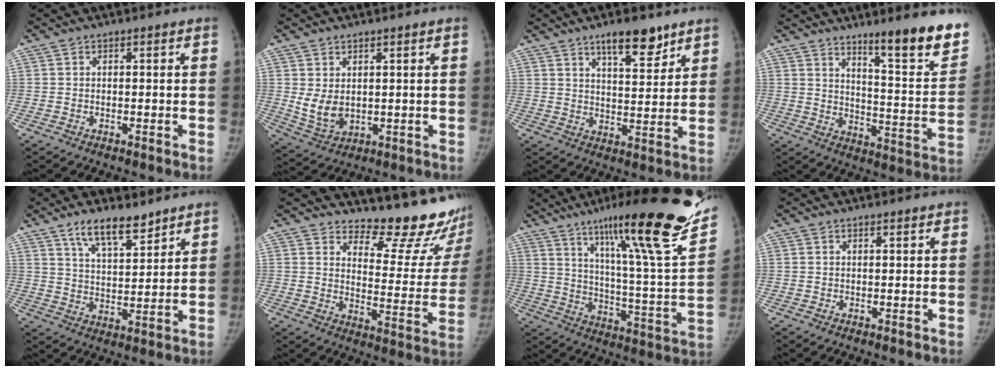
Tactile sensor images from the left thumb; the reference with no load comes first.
{"total": 5.8, "force": [1.1, 3.8, 4.2], "torque": [-0.070, -0.017, 0.038]}
{"total": 9.3, "force": [6.6, 3.0, 5.8], "torque": [-0.067, -0.044, 0.105]}
{"total": 18.1, "force": [12.4, 2.6, 13.0], "torque": [-0.138, -0.096, 0.185]}
{"total": 9.5, "force": [7.0, 3.3, 5.5], "torque": [-0.073, -0.047, 0.126]}
{"total": 17.9, "force": [16.2, 4.4, 6.1], "torque": [-0.029, -0.172, 0.200]}
{"total": 30.1, "force": [20.4, 3.2, 21.9], "torque": [-0.311, -0.096, 0.301]}
{"total": 0.7, "force": [0.6, 0.0, 0.3], "torque": [-0.007, -0.003, 0.011]}